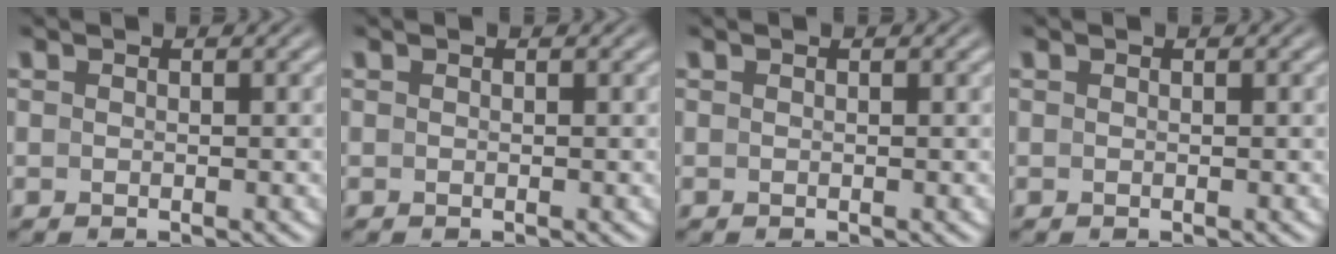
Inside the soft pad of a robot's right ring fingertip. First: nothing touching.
{"total": 0.0}
{"total": 0.0}
{"total": 0.0}